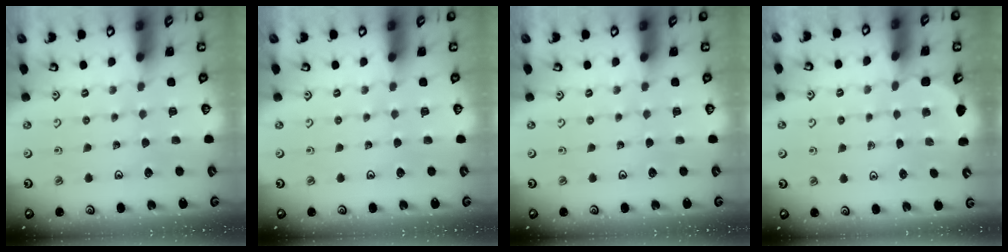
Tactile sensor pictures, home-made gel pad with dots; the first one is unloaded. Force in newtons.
{"total": 0.0}
{"total": 0.0}
{"total": 2.3, "press": 1.8, "slide": 1.4}